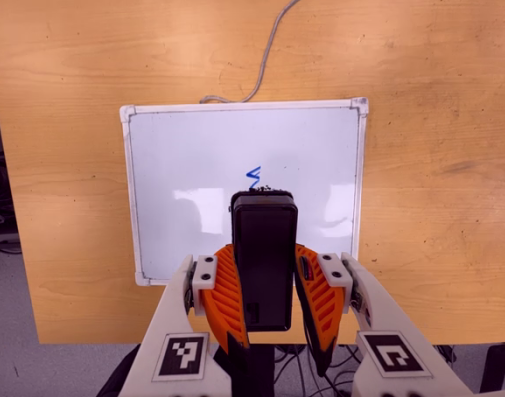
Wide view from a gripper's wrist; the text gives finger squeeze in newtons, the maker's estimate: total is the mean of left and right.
{"total": 8.3, "left": 5.9, "right": 10.6}